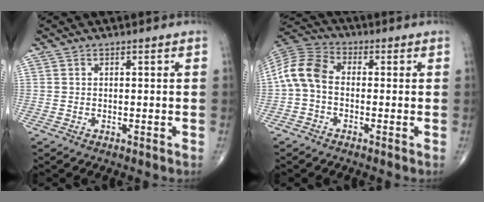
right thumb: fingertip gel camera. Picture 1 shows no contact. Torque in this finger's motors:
{"motor_torque": [-0.08, 0.29, 0.72, -0.28, 0.22]}